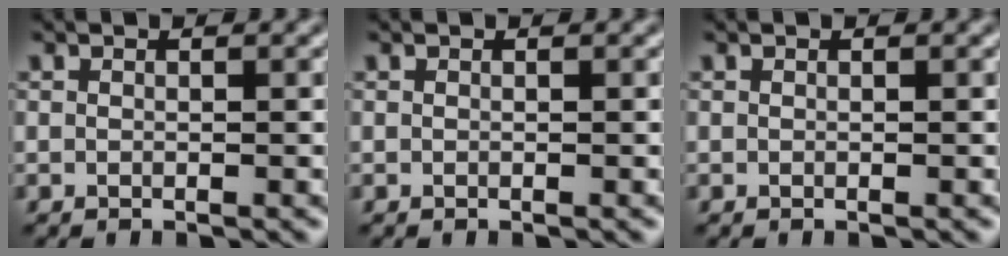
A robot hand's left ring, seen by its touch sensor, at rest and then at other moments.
{"total": 0.0}
{"total": 0.0}